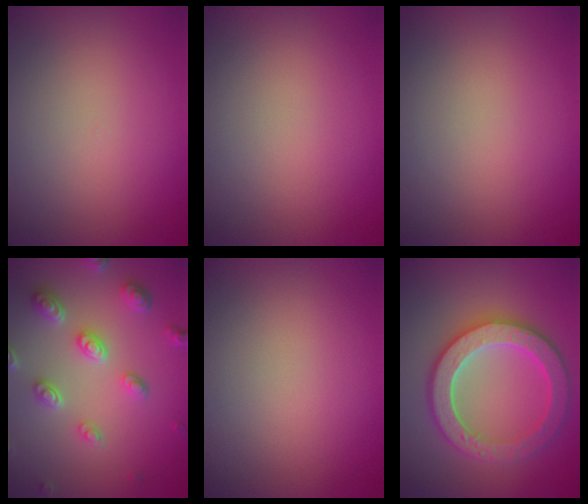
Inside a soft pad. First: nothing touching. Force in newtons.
{"total": 0.0}
{"total": 0.0}
{"total": 4.5, "press": 3.6, "slide": 2.7}
{"total": 0.0}
{"total": 6.4, "press": 6.2, "slide": 1.3}